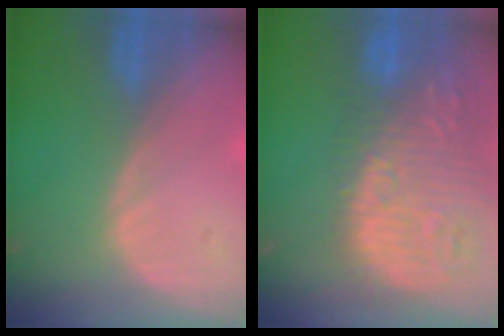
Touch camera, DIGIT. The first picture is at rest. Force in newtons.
{"total": 16.0, "press": 13.2, "slide": 9.0}